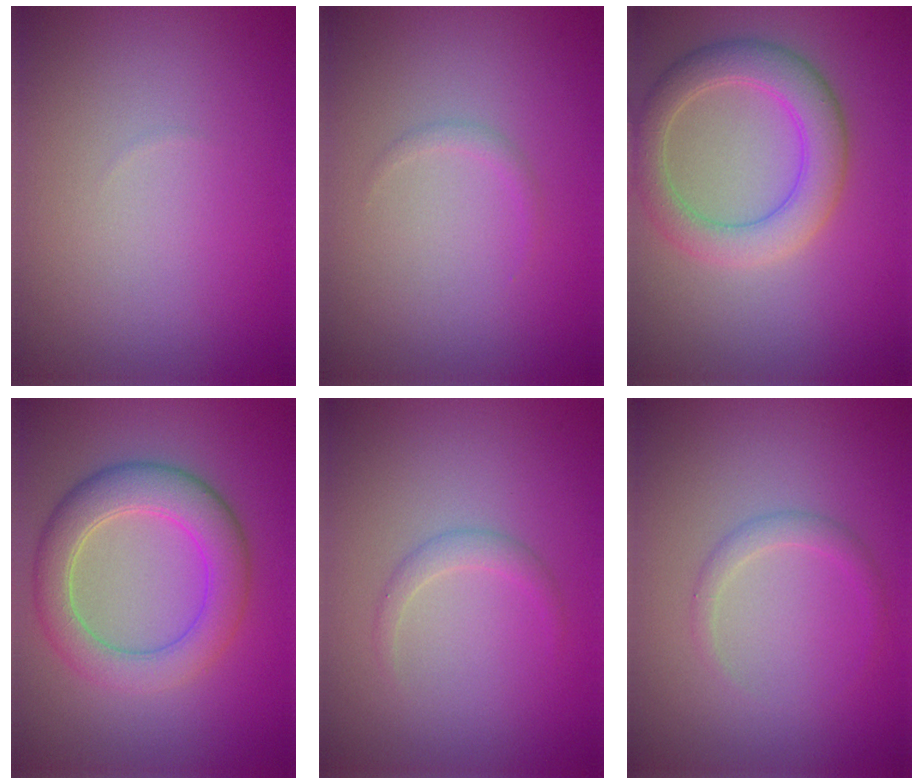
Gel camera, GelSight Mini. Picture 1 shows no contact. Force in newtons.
{"total": 0.6, "press": 0.6, "slide": 0.1}
{"total": 4.8, "press": 4.8, "slide": 0.6}
{"total": 5.5, "press": 5.5, "slide": 0.1}
{"total": 1.2, "press": 1.2, "slide": 0.0}
{"total": 1.3, "press": 1.3, "slide": 0.0}